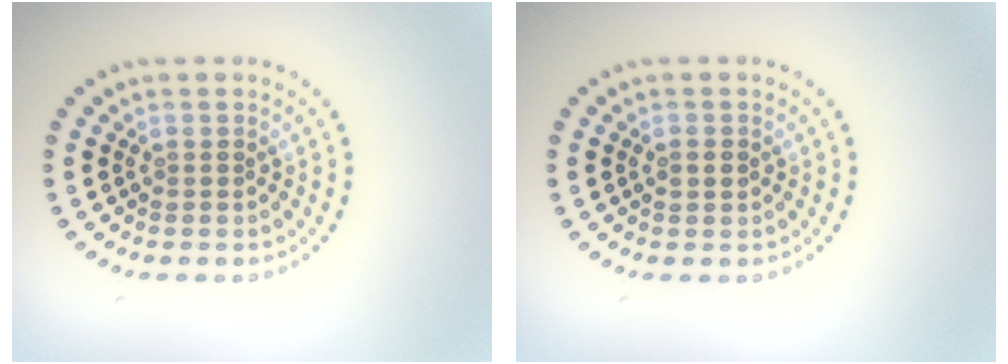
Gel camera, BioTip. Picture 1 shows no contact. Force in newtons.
{"total": 1.5, "press": 1.5, "slide": 0.1}